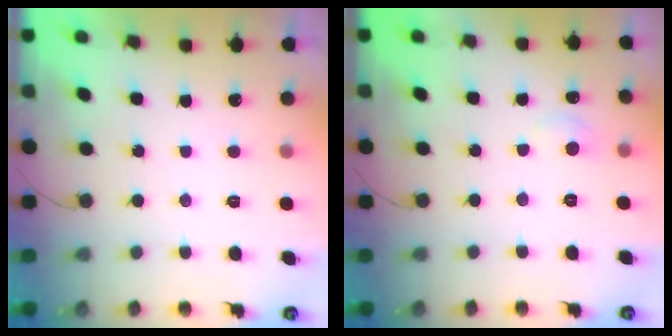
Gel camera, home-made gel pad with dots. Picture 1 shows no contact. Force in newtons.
{"total": 5.8, "press": 5.8, "slide": 0.7}